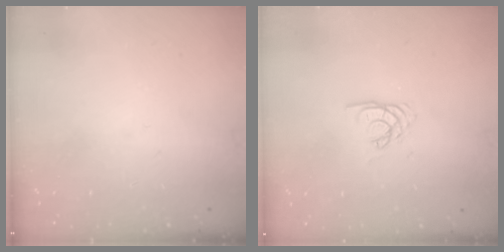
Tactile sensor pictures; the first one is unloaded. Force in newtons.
{"total": 3.1, "press": 3.1, "slide": 0.2}